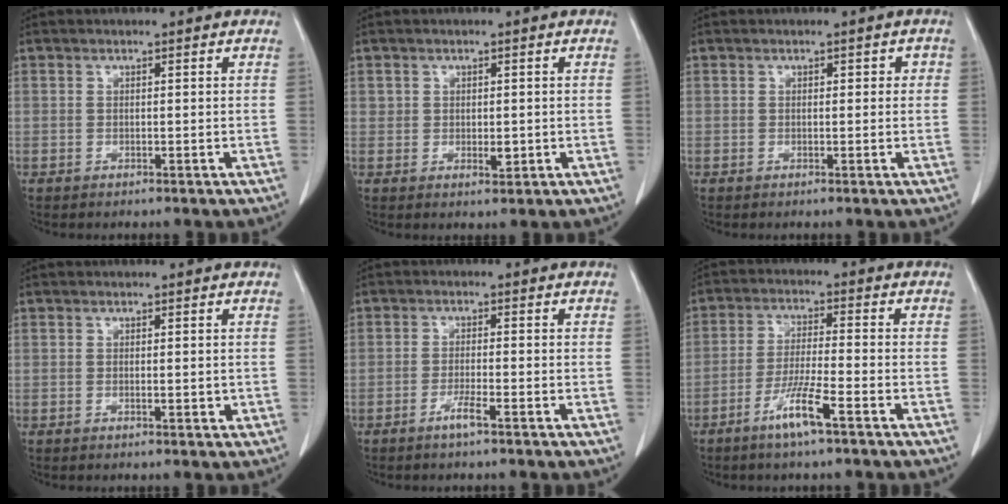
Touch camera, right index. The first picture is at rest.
{"total": 1.9, "force": [0.0, 1.4, 1.4], "torque": [-0.017, -0.003, 0.002]}
{"total": 1.6, "force": [0.3, 1.1, 1.2], "torque": [-0.013, 0.016, 0.004]}
{"total": 1.1, "force": [-0.1, 0.3, 1.0], "torque": [-0.014, -0.003, 0.000]}
{"total": 2.6, "force": [-1.7, -0.2, 2.0], "torque": [-0.040, -0.002, -0.034]}
{"total": 6.8, "force": [-4.0, -0.1, 5.4], "torque": [-0.107, -0.008, -0.079]}